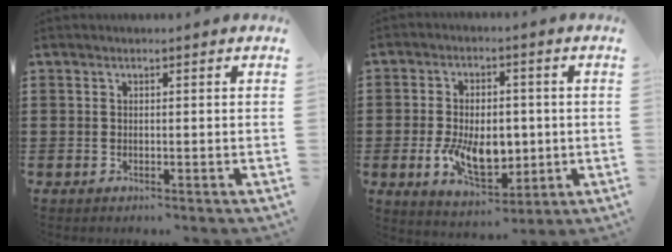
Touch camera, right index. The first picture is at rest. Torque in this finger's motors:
{"motor_torque": [2.14, 0.00, 1.05, 0.21]}